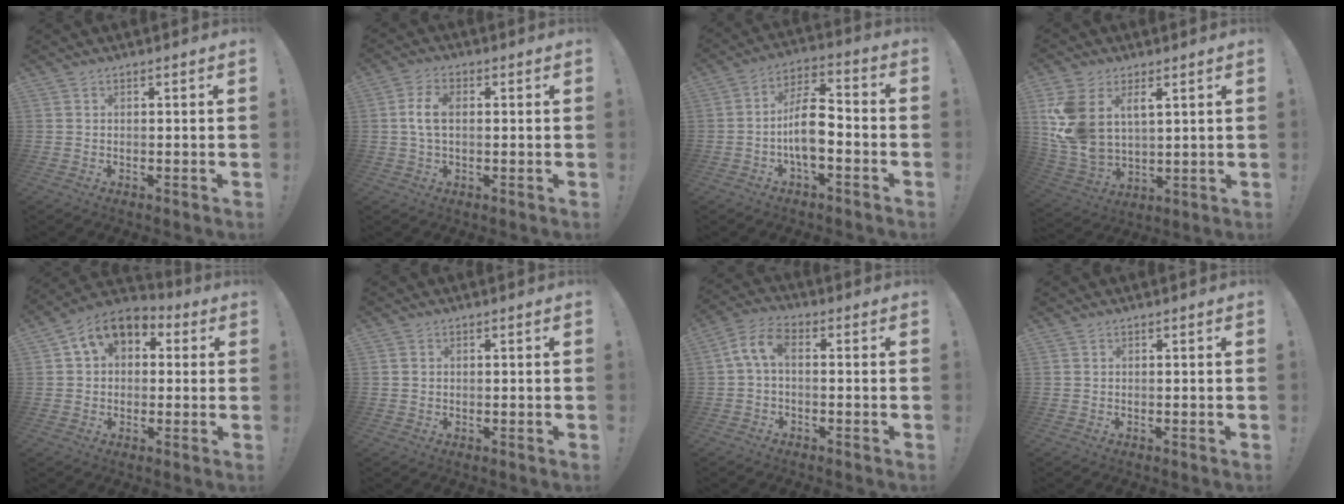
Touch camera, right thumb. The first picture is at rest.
{"total": 6.3, "force": [0.8, 3.6, 5.1], "torque": [-0.099, 0.004, 0.013]}
{"total": 12.1, "force": [-3.3, 5.7, 10.1], "torque": [-0.183, 0.020, -0.062]}
{"total": 13.1, "force": [5.6, 8.5, 8.3], "torque": [-0.190, -0.030, 0.107]}
{"total": 9.9, "force": [4.3, 7.0, 5.5], "torque": [-0.089, -0.009, 0.085]}
{"total": 1.0, "force": [0.2, 1.0, 0.2], "torque": [-0.006, 0.005, 0.004]}
{"total": 7.0, "force": [0.6, 3.4, 6.0], "torque": [-0.133, 0.003, 0.011]}
{"total": 0.0}